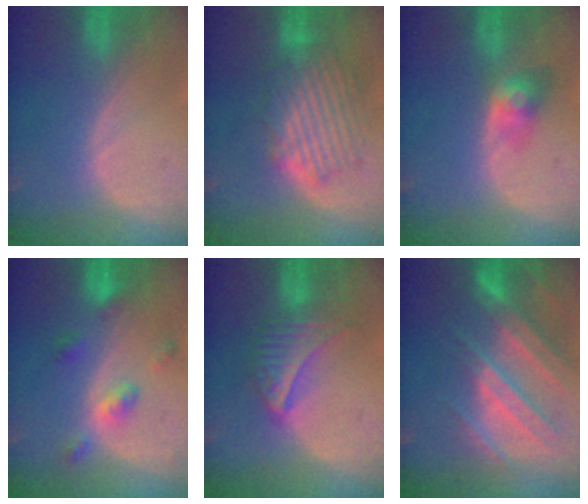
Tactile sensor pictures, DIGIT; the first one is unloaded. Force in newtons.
{"total": 8.3, "press": 8.0, "slide": 2.4}
{"total": 3.8, "press": 3.8, "slide": 0.2}
{"total": 5.3, "press": 4.6, "slide": 2.6}
{"total": 7.4, "press": 6.6, "slide": 3.5}
{"total": 11.1, "press": 9.8, "slide": 5.2}